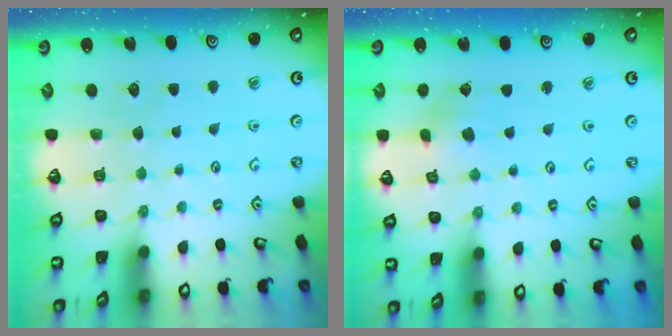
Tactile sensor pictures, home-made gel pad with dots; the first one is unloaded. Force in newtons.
{"total": 2.7, "press": 2.7, "slide": 0.1}